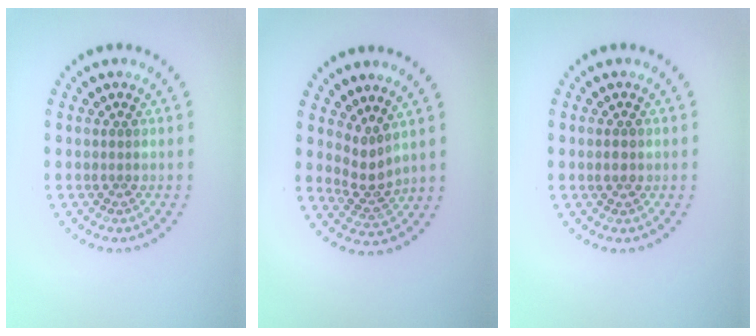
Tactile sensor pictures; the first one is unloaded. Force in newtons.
{"total": 2.3, "press": 1.6, "slide": 1.7}
{"total": 1.2, "press": 1.2, "slide": 0.1}